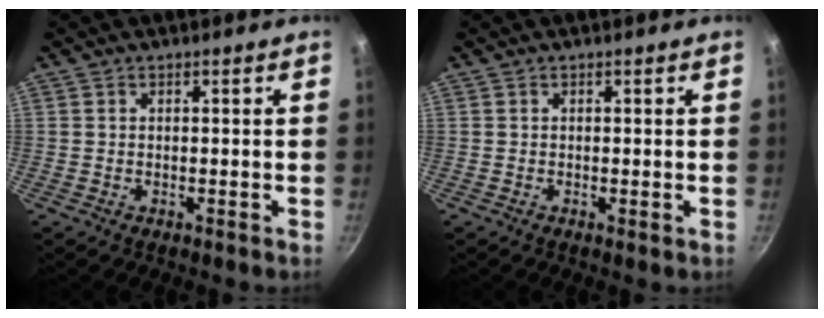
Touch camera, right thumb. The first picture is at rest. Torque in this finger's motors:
{"motor_torque": [-0.04, 0.03, -0.08, 0.00, -0.02]}